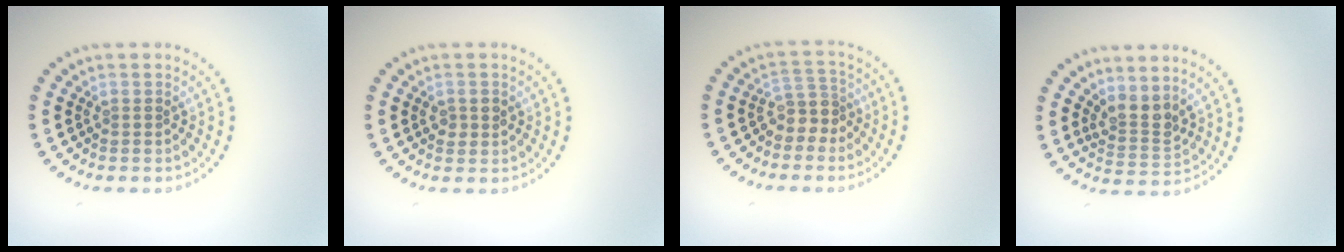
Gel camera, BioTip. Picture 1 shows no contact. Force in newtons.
{"total": 1.4, "press": 1.4, "slide": 0.2}
{"total": 2.6, "press": 2.0, "slide": 1.5}
{"total": 2.6, "press": 2.0, "slide": 1.7}